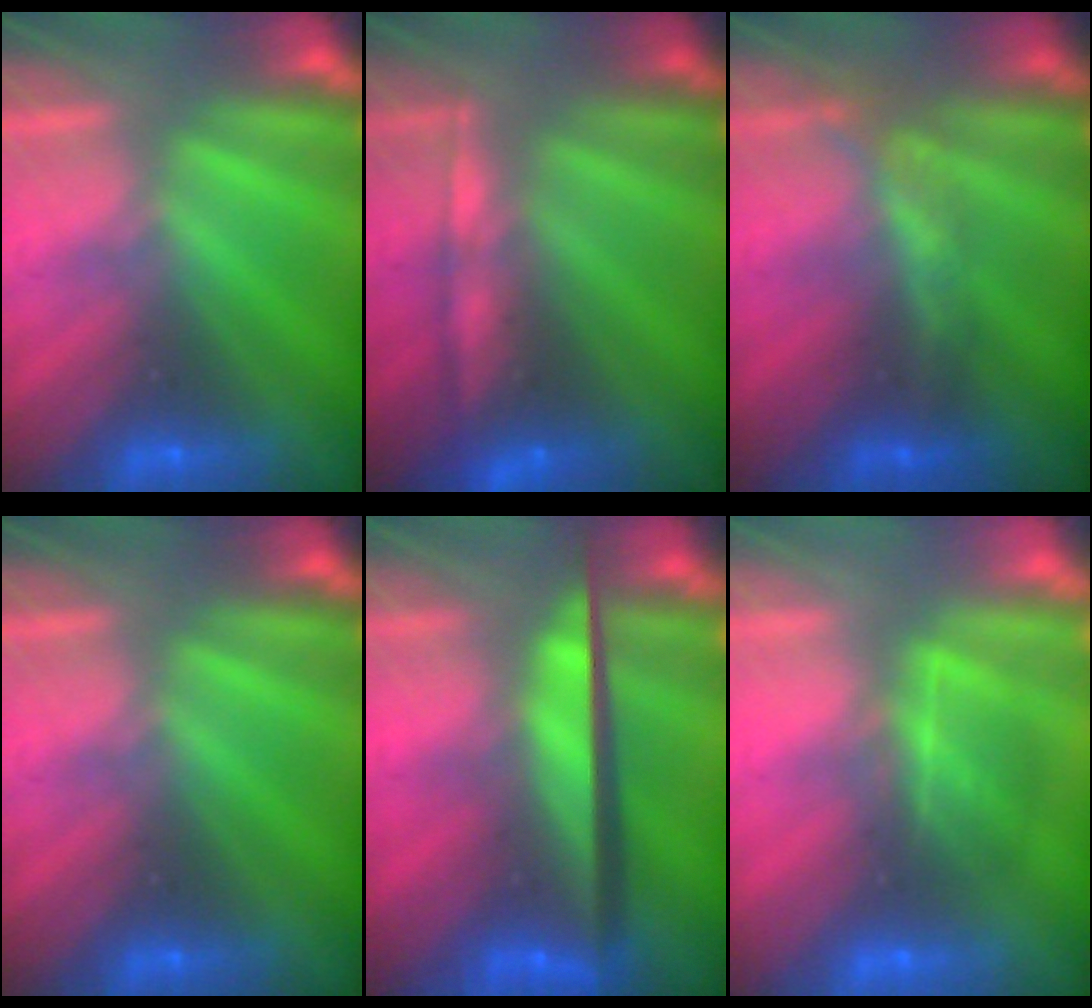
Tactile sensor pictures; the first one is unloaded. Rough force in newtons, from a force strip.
{"total": 6.9}
{"total": 2.0}
{"total": 0.0}
{"total": 7.4}
{"total": 4.8}